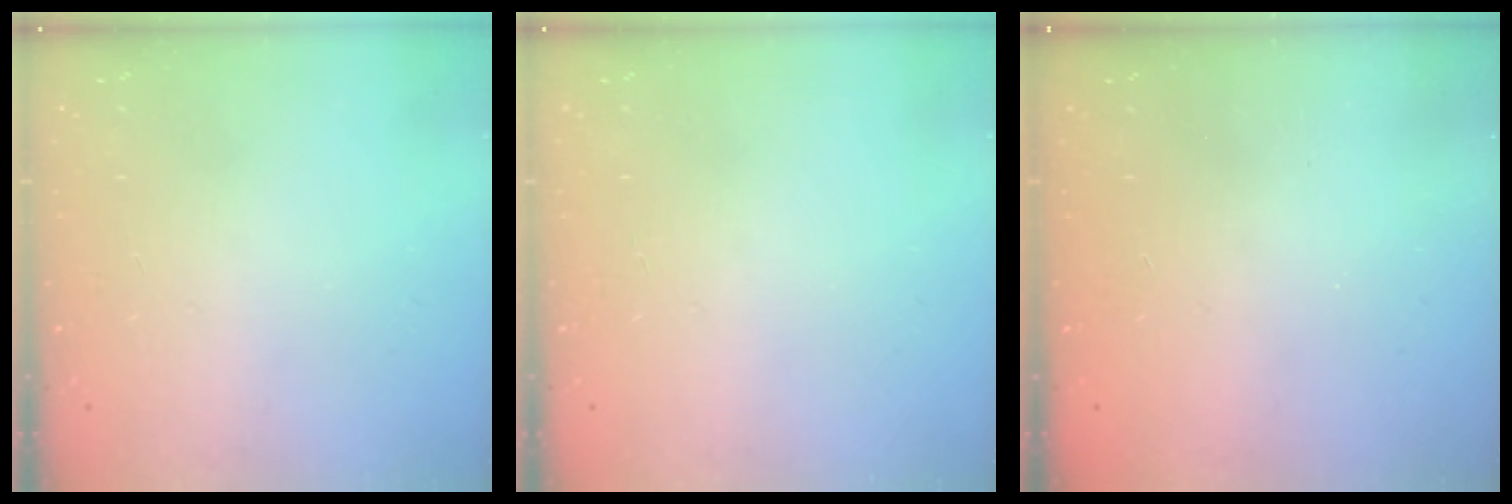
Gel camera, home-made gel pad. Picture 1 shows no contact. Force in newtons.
{"total": 0.0}
{"total": 2.3, "press": 2.2, "slide": 0.7}